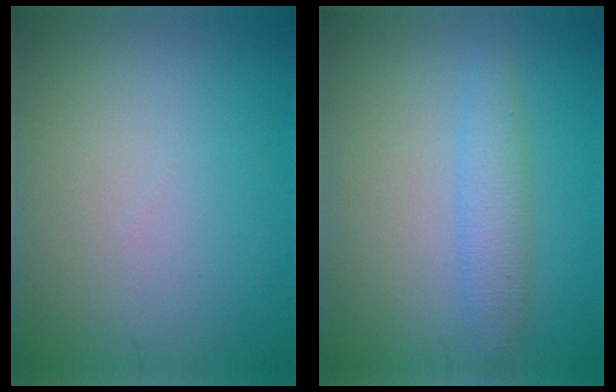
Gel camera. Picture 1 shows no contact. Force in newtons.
{"total": 2.5, "press": 2.5, "slide": 0.2}